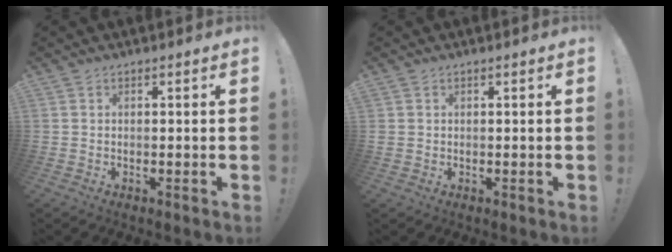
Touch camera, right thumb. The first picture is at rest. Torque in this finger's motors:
{"motor_torque": [0.01, 0.02, 0.08, 0.12, 0.01]}